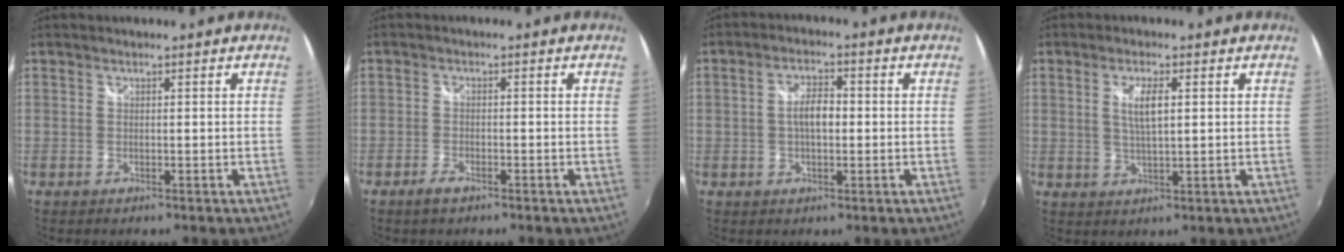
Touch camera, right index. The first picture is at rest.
{"total": 2.4, "force": [-1.8, 0.9, 1.2], "torque": [-0.034, -0.003, -0.037]}
{"total": 4.7, "force": [-0.2, 2.2, 4.1], "torque": [-0.076, 0.008, -0.003]}
{"total": 4.1, "force": [1.0, 1.0, 3.8], "torque": [-0.071, -0.004, 0.021]}